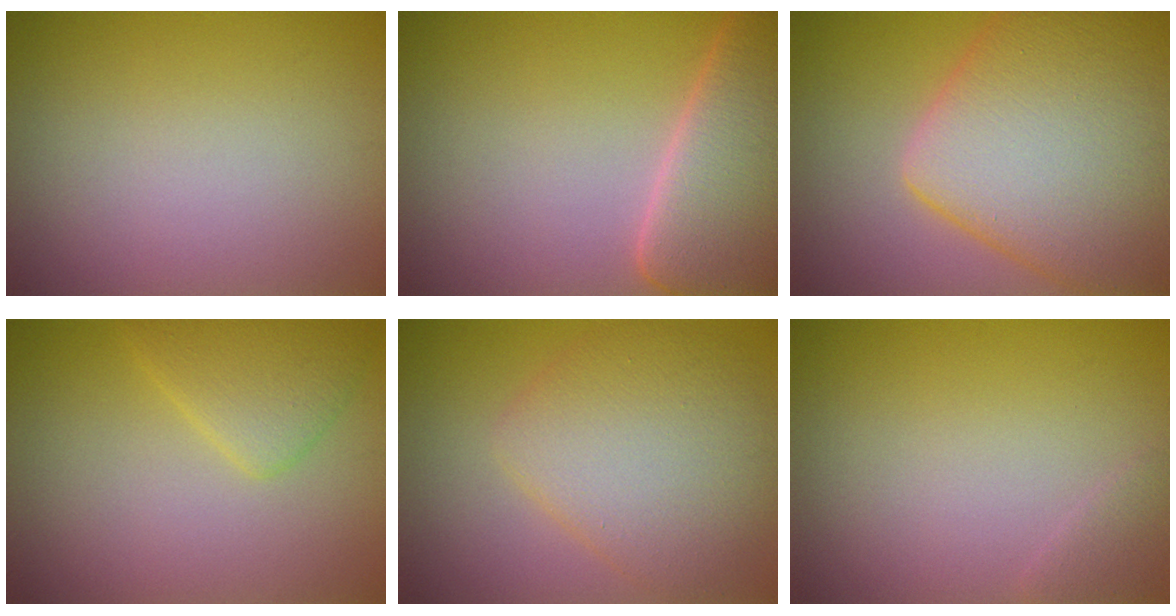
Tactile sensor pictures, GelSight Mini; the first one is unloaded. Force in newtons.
{"total": 9.4, "press": 9.4, "slide": 0.6}
{"total": 13.9, "press": 13.8, "slide": 0.6}
{"total": 2.3, "press": 2.3, "slide": 0.0}
{"total": 6.1, "press": 6.1, "slide": 0.2}
{"total": 1.1, "press": 1.1, "slide": 0.0}